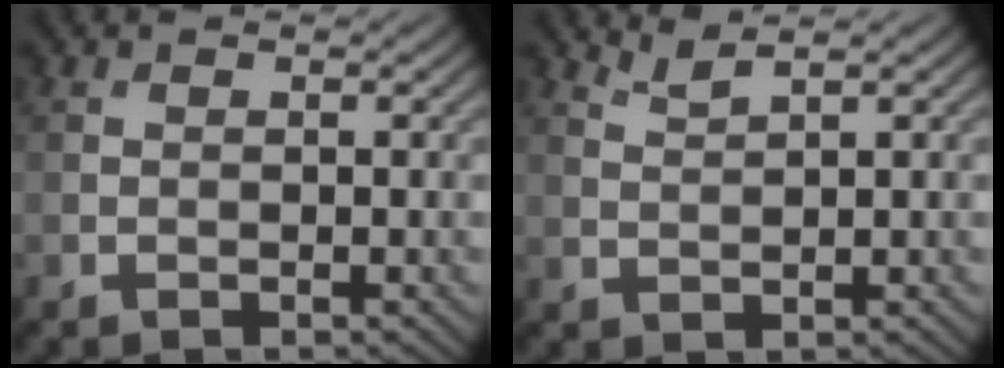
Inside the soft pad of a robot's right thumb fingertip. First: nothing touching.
{"total": 1.8, "force": [1.6, 0.1, 0.8], "torque": [-0.022, 0.005, 0.037]}